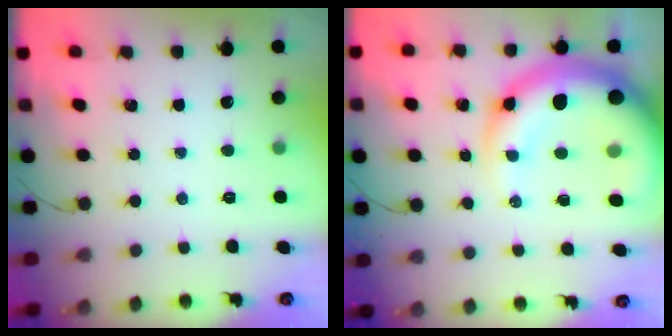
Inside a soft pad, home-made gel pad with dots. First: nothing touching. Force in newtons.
{"total": 16.4, "press": 15.8, "slide": 4.6}